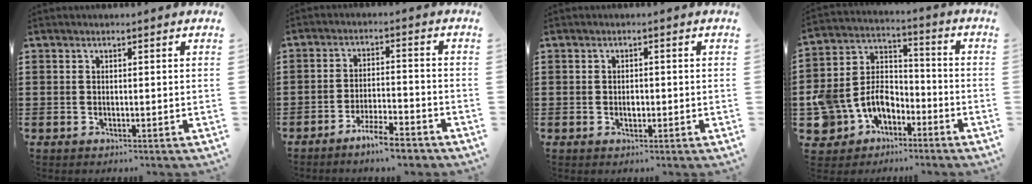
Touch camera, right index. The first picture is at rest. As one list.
[{"total": 5.8, "force": [-5.0, 0.4, 2.9], "torque": [-0.061, -0.004, -0.095]}, {"total": 1.4, "force": [-0.2, 0.7, 1.1], "torque": [-0.022, 0.000, -0.003]}, {"total": 8.4, "force": [-4.4, 6.4, 3.1], "torque": [-0.111, 0.010, -0.090]}]